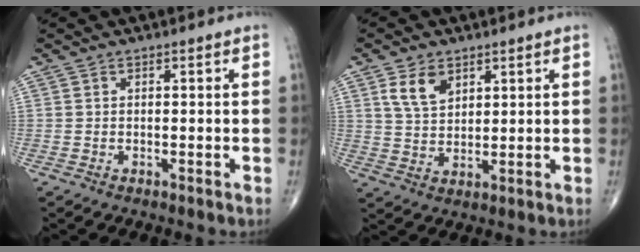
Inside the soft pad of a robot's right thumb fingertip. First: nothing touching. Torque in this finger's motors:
{"motor_torque": [-0.03, 0.05, 0.59, 0.45, 0.03]}